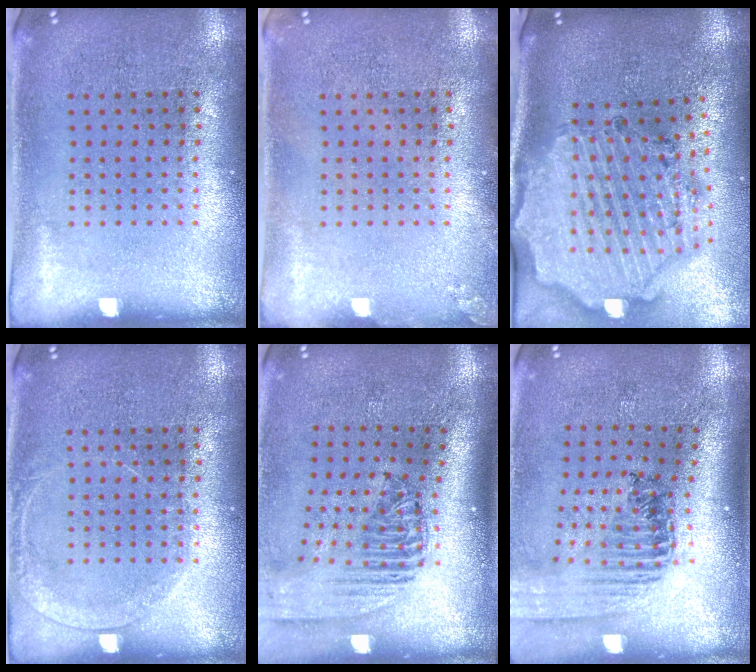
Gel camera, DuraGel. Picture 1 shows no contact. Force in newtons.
{"total": 0.8, "press": 0.8, "slide": 0.1}
{"total": 3.0, "press": 2.7, "slide": 1.3}
{"total": 1.3, "press": 1.3, "slide": 0.2}
{"total": 2.4, "press": 1.8, "slide": 1.5}
{"total": 1.5, "press": 1.5, "slide": 0.2}